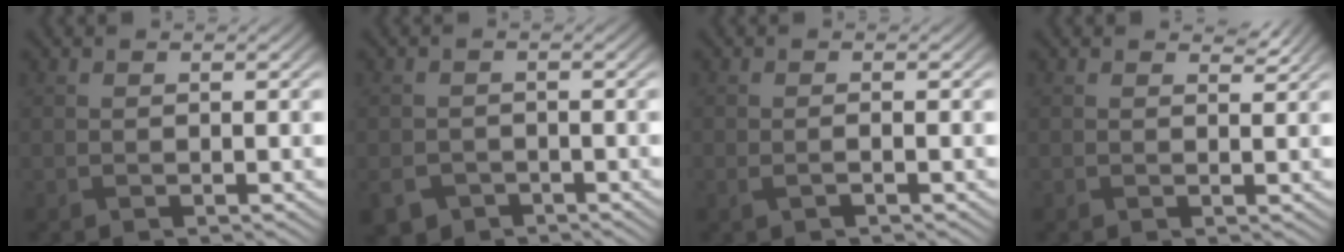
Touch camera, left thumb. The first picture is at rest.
{"total": 3.6, "force": [-2.2, 2.6, 1.2], "torque": [-0.029, -0.012, -0.043]}
{"total": 1.0, "force": [-0.3, 0.2, 0.9], "torque": [-0.020, -0.003, -0.004]}
{"total": 1.0, "force": [0.9, 0.3, 0.3], "torque": [-0.007, -0.005, 0.016]}